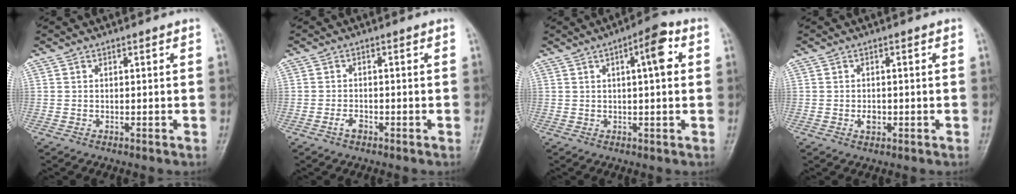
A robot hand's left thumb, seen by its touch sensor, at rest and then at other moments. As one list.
[{"total": 1.8, "force": [-1.0, 1.0, 1.1], "torque": [-0.022, 0.007, -0.021]}, {"total": 6.9, "force": [1.8, 2.1, 6.3], "torque": [-0.083, 0.011, 0.019]}, {"total": 2.0, "force": [-0.5, 1.4, 1.3], "torque": [-0.016, 0.002, -0.007]}]